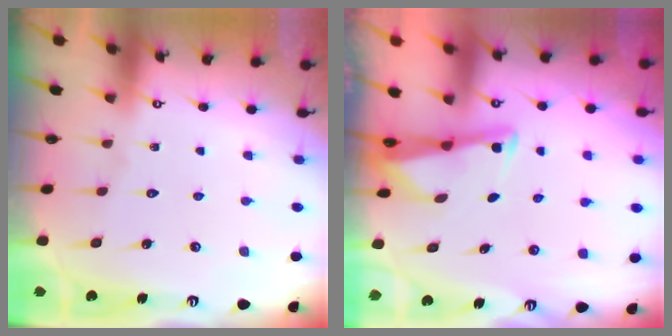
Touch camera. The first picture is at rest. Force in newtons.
{"total": 2.9, "press": 2.9, "slide": 0.1}